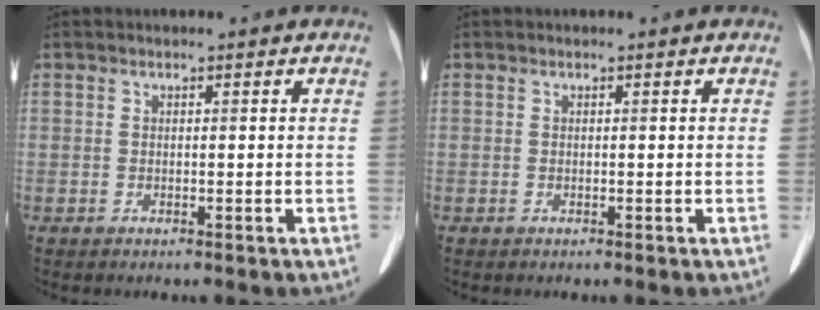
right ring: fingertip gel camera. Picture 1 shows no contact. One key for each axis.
{"total": 0.0}